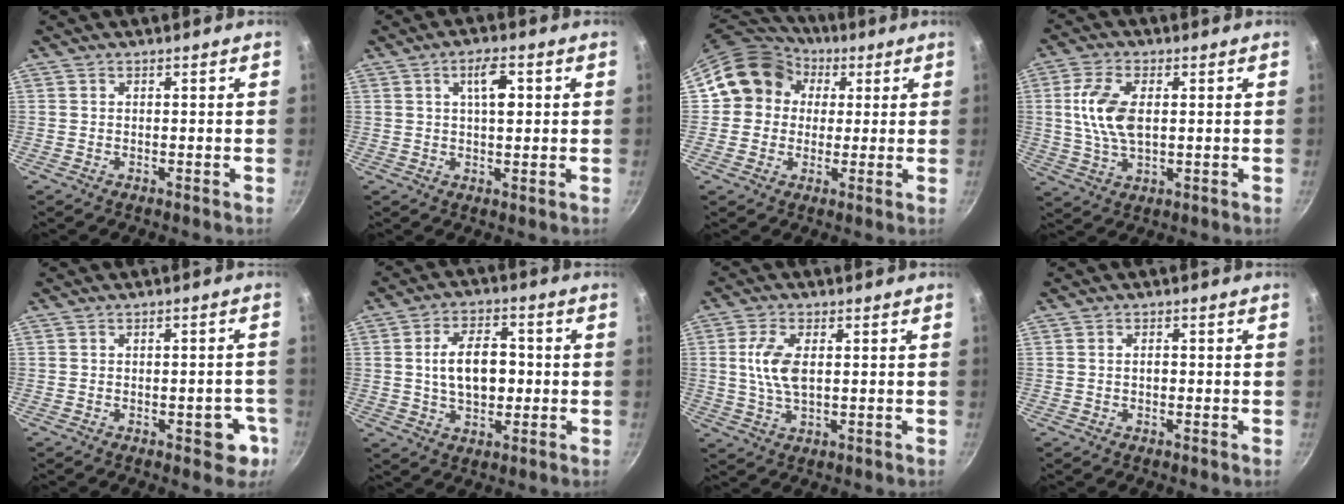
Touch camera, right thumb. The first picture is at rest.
{"total": 6.2, "force": [1.7, 2.4, 5.5], "torque": [-0.078, -0.003, 0.024]}
{"total": 12.7, "force": [2.5, 11.5, 4.9], "torque": [-0.049, 0.024, 0.024]}
{"total": 9.8, "force": [1.2, 5.1, 8.2], "torque": [-0.161, 0.002, 0.024]}
{"total": 5.9, "force": [-2.3, 3.1, 4.5], "torque": [-0.022, 0.015, -0.027]}
{"total": 10.9, "force": [0.2, 6.6, 8.7], "torque": [-0.121, 0.013, 0.004]}
{"total": 7.5, "force": [1.0, 3.7, 6.4], "torque": [-0.129, 0.001, 0.018]}
{"total": 1.1, "force": [-0.1, 0.7, 0.8], "torque": [-0.012, 0.003, -0.003]}